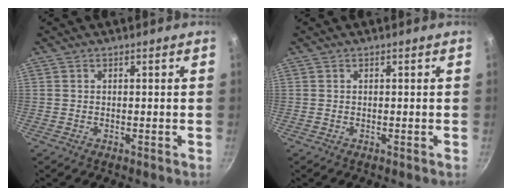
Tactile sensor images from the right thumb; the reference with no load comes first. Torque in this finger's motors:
{"motor_torque": [0.00, 0.00, -0.01, -0.05, 0.00]}